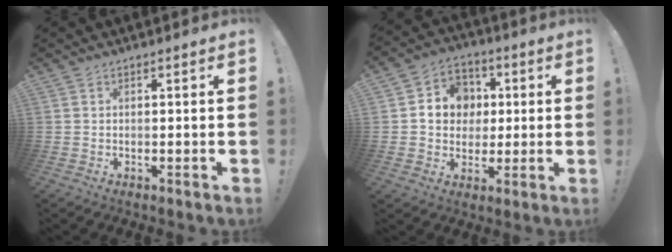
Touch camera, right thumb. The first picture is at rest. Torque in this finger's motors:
{"motor_torque": [0.72, 1.62, 0.69, -0.59, 0.31]}